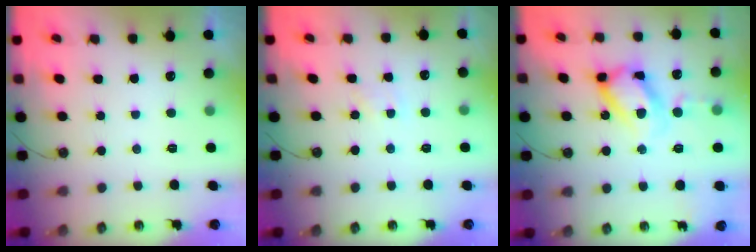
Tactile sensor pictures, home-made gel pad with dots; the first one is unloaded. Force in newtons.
{"total": 3.2, "press": 3.2, "slide": 0.4}
{"total": 17.6, "press": 17.5, "slide": 1.5}